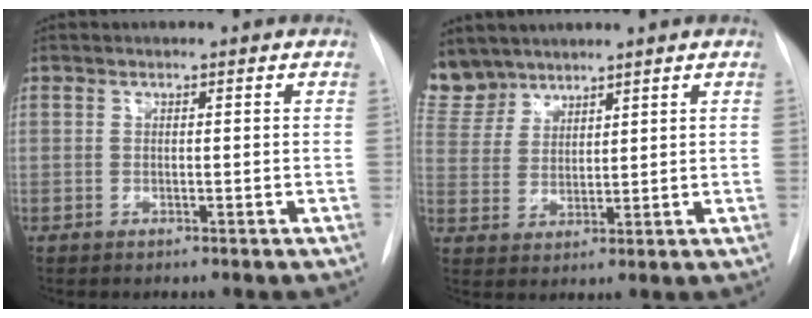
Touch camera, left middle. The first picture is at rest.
{"total": 7.0, "force": [6.4, 3.0, 0.1], "torque": [-0.001, 0.006, 0.138]}